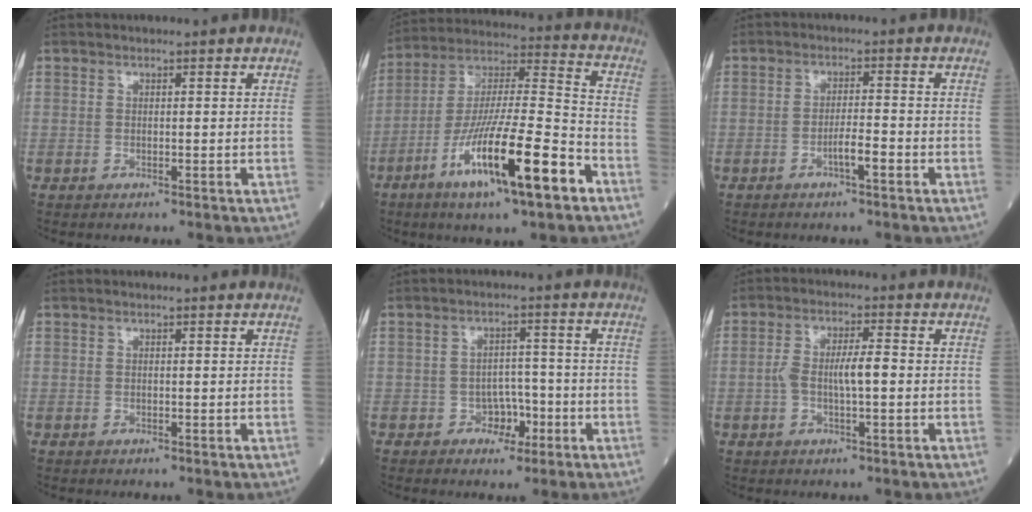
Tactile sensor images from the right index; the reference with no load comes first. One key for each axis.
{"total": 19.3, "fx": -9.3, "fy": 1.9, "fz": 16.8, "tx": -0.316, "ty": -0.026, "tz": -0.163}
{"total": 3.0, "fx": -1.5, "fy": 0.3, "fz": 2.6, "tx": -0.043, "ty": 0.002, "tz": -0.027}
{"total": 0.0}
{"total": 4.0, "fx": -1.8, "fy": 2.9, "fz": 2.0, "tx": -0.020, "ty": 0.010, "tz": -0.027}
{"total": 5.3, "fx": -0.5, "fy": 1.2, "fz": 5.1, "tx": -0.104, "ty": 0.014, "tz": -0.008}